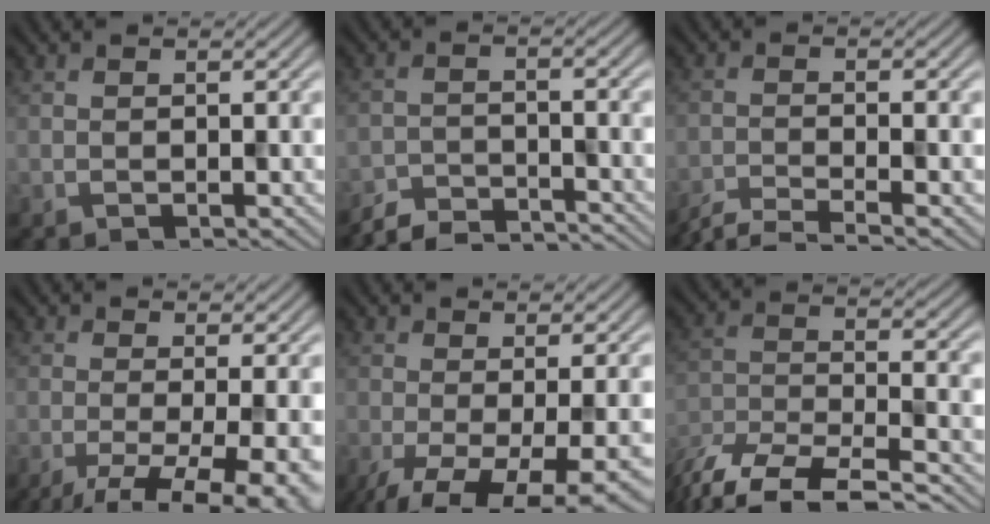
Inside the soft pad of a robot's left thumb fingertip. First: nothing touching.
{"total": 5.9, "force": [-5.6, 0.8, 1.3], "torque": [-0.029, -0.005, -0.105]}
{"total": 5.4, "force": [-4.5, 0.7, 2.9], "torque": [-0.053, -0.007, -0.092]}
{"total": 9.2, "force": [-3.3, 2.8, 8.1], "torque": [-0.132, -0.015, -0.039]}
{"total": 8.9, "force": [-3.5, 2.8, 7.7], "torque": [-0.139, -0.022, -0.050]}
{"total": 10.5, "force": [-8.6, 3.0, 5.1], "torque": [-0.111, -0.013, -0.164]}